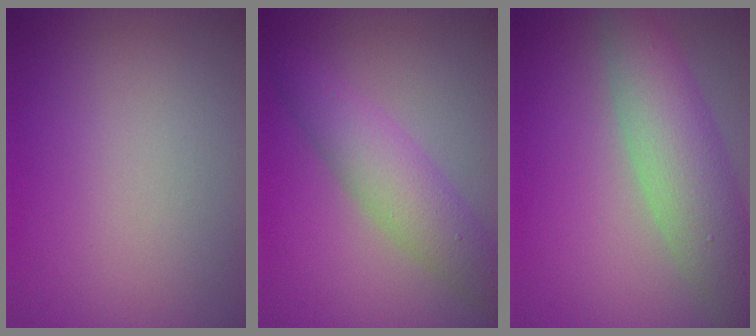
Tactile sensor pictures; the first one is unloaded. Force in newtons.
{"total": 4.6, "press": 4.6, "slide": 0.0}
{"total": 7.0, "press": 7.0, "slide": 0.4}